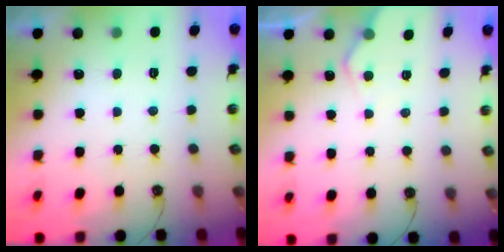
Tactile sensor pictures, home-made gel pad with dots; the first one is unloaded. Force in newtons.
{"total": 5.1, "press": 5.0, "slide": 0.4}